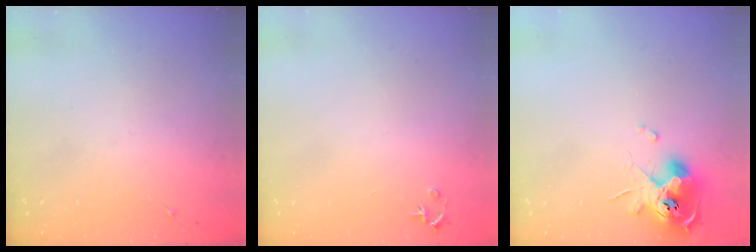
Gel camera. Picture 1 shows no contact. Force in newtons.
{"total": 3.5, "press": 3.5, "slide": 0.4}
{"total": 13.1, "press": 13.0, "slide": 1.8}